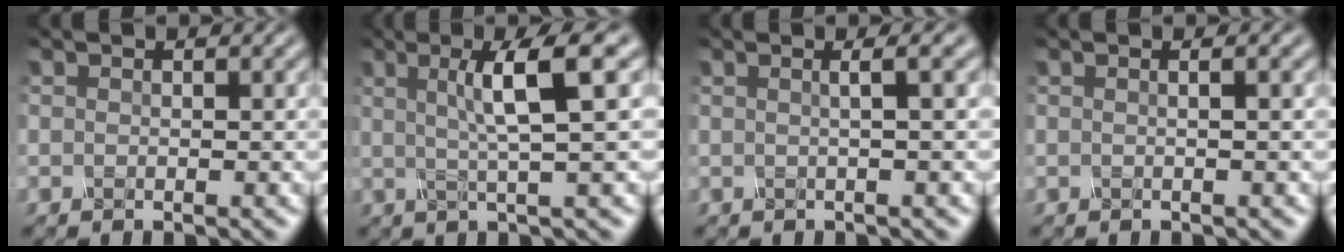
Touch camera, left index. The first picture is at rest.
{"total": 5.7, "force": [1.5, 0.8, 5.4], "torque": [-0.089, 0.009, 0.026]}
{"total": 3.5, "force": [1.0, 1.4, 3.1], "torque": [-0.024, 0.017, -0.021]}
{"total": 2.2, "force": [0.5, 1.1, 1.8], "torque": [-0.008, 0.002, -0.020]}